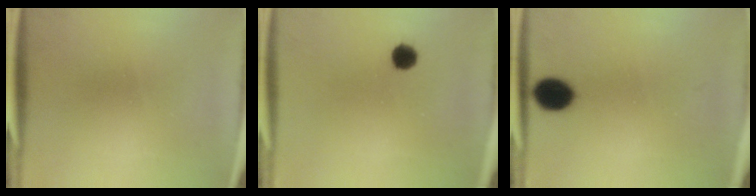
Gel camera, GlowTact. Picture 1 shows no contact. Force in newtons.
{"total": 2.8}
{"total": 6.3}